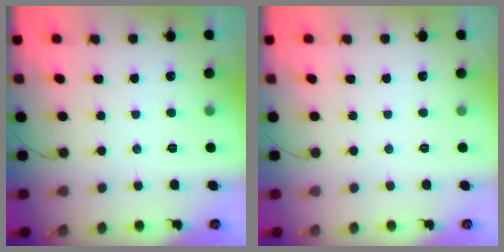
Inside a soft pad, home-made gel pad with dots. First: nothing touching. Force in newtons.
{"total": 0.0}